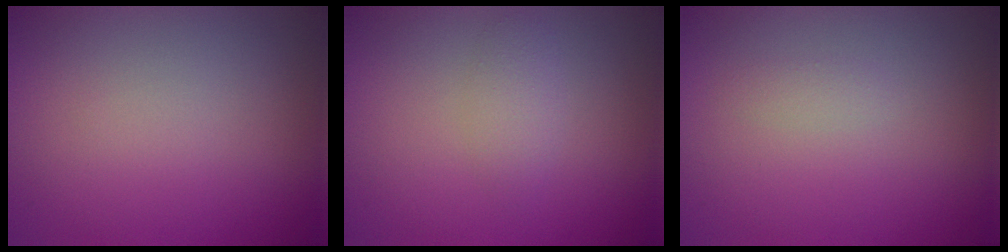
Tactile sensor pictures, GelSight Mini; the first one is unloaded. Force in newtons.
{"total": 1.5, "press": 1.5, "slide": 0.0}
{"total": 0.6, "press": 0.6, "slide": 0.0}